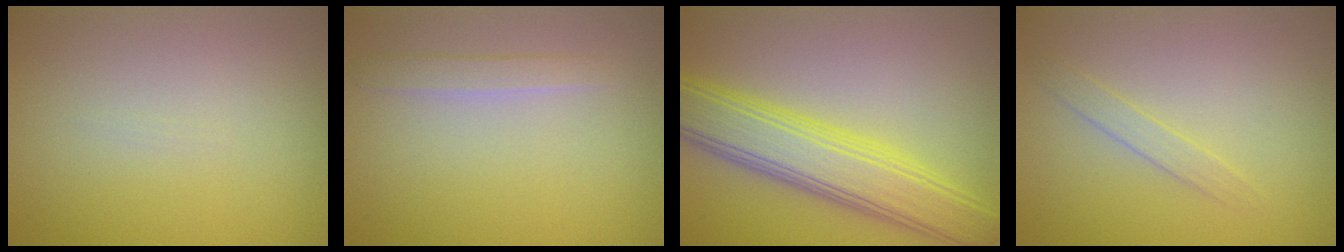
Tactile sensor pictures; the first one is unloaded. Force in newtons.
{"total": 1.5, "press": 1.5, "slide": 0.1}
{"total": 7.2, "press": 7.1, "slide": 0.3}
{"total": 1.2, "press": 1.2, "slide": 0.0}